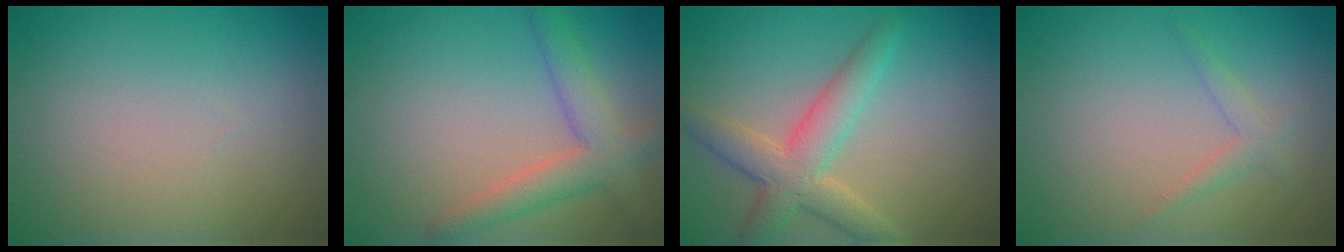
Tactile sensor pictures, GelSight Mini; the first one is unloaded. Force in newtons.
{"total": 3.9, "press": 3.9, "slide": 0.3}
{"total": 4.6, "press": 4.6, "slide": 0.4}
{"total": 1.3, "press": 1.3, "slide": 0.1}